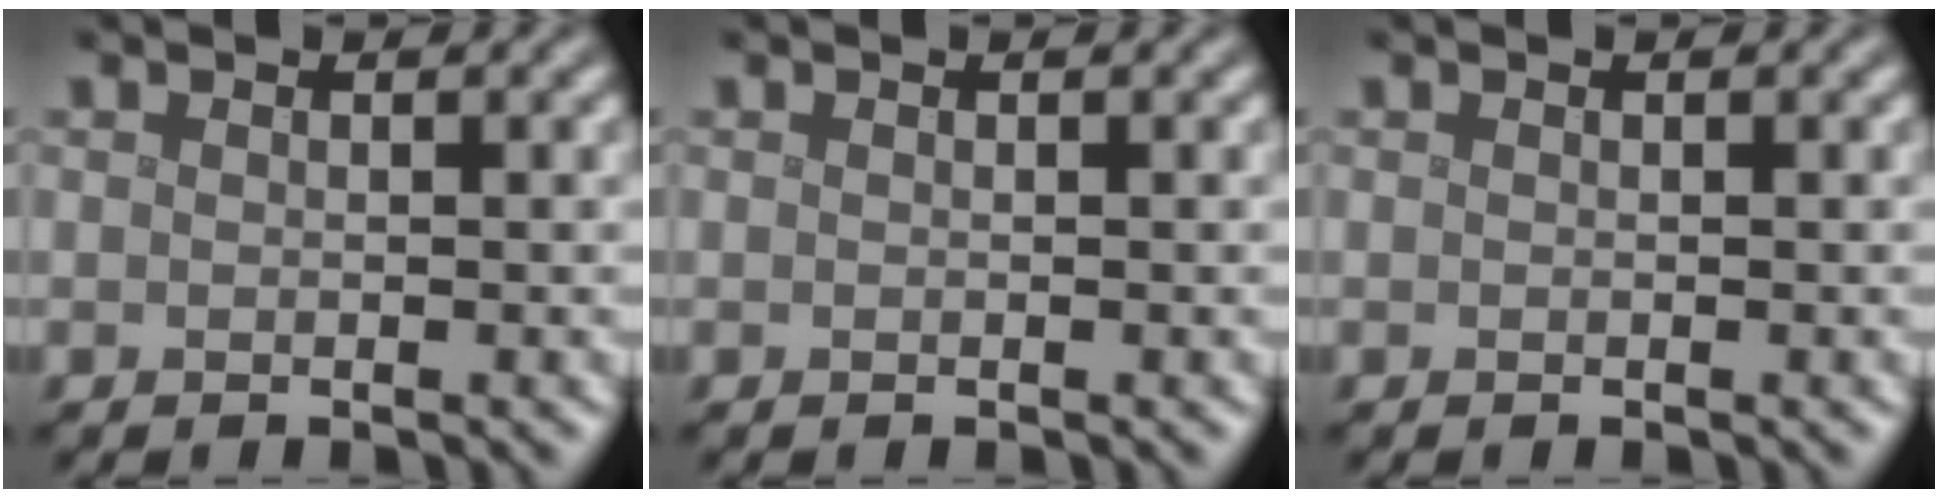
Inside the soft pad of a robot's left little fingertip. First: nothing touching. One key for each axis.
{"total": 0.0}
{"total": 0.0}